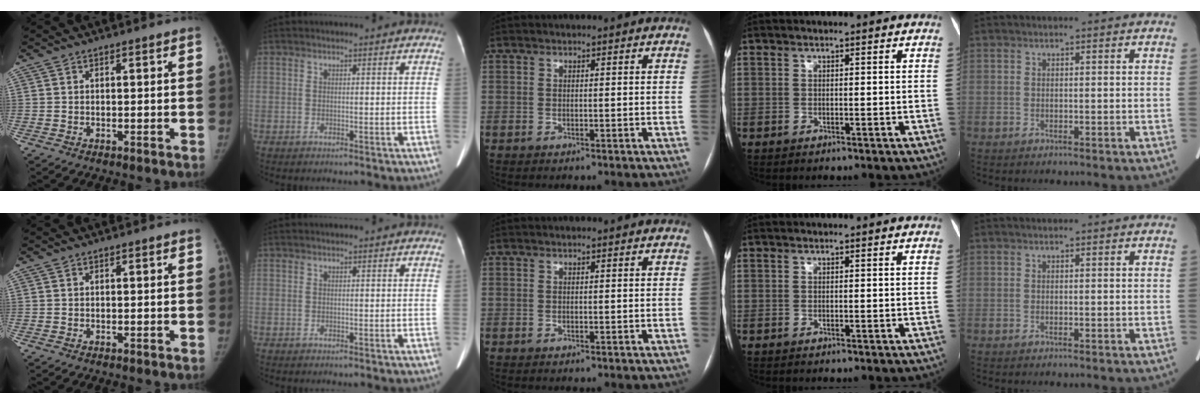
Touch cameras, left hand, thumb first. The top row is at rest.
{}